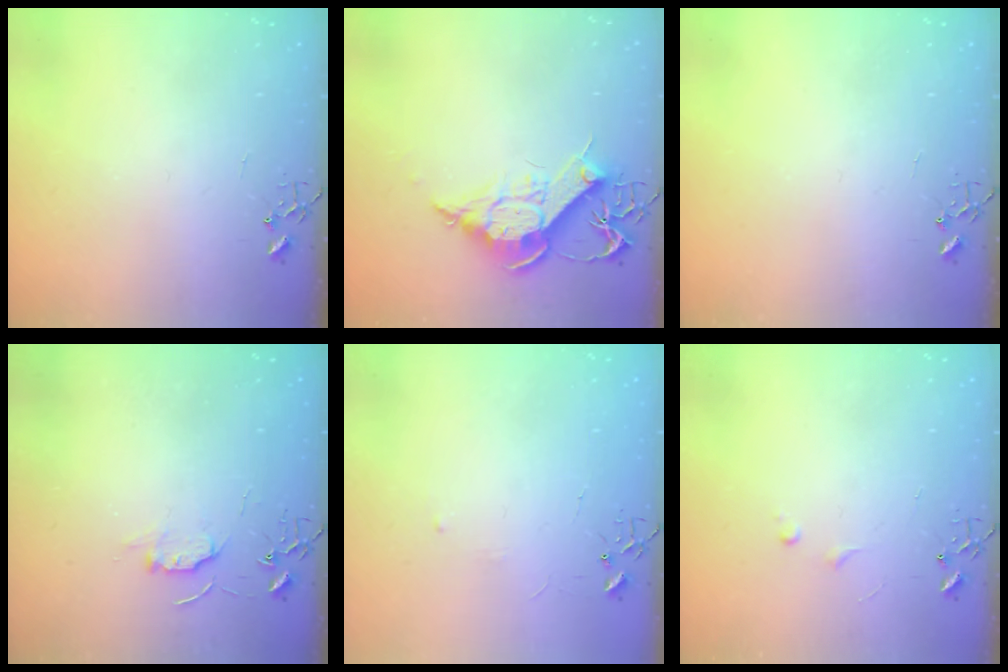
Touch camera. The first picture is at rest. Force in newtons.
{"total": 12.5, "press": 12.4, "slide": 1.0}
{"total": 0.0}
{"total": 6.8, "press": 6.7, "slide": 0.7}
{"total": 2.9, "press": 2.9, "slide": 0.4}
{"total": 5.3, "press": 5.3, "slide": 0.6}